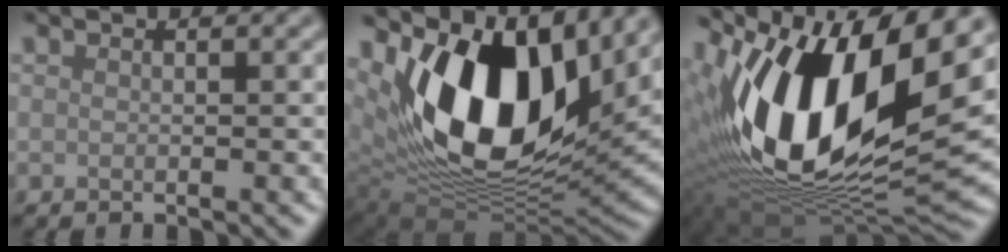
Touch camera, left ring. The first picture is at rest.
{"total": 14.6, "force": [5.4, 8.1, 10.9], "torque": [-0.202, -0.005, 0.102]}
{"total": 15.8, "force": [2.1, 8.0, 13.5], "torque": [-0.259, -0.006, 0.038]}